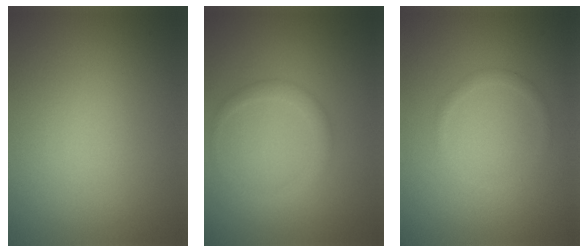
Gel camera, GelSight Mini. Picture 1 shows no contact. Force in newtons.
{"total": 1.6, "press": 1.6, "slide": 0.0}
{"total": 1.0, "press": 1.0, "slide": 0.0}